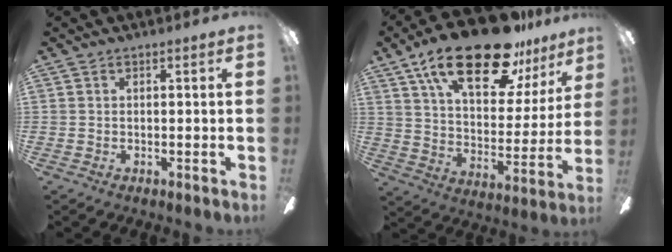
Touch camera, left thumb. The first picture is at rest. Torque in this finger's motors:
{"motor_torque": [0.76, 0.44, 1.68, -1.09, 0.14]}